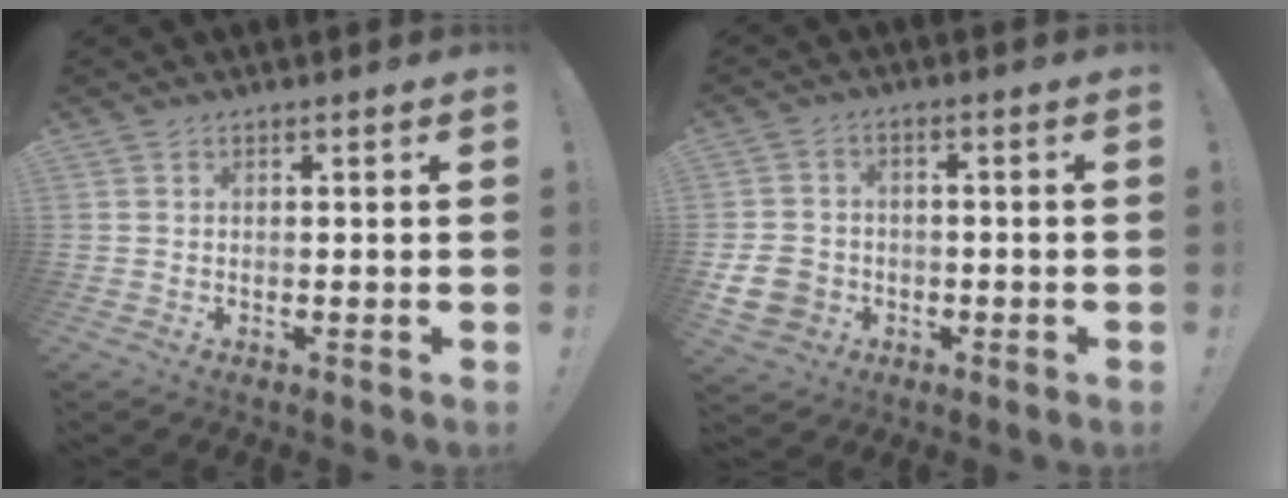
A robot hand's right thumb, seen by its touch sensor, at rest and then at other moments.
{"total": 9.9, "force": [-2.8, 8.4, 4.5], "torque": [-0.086, 0.018, -0.049]}